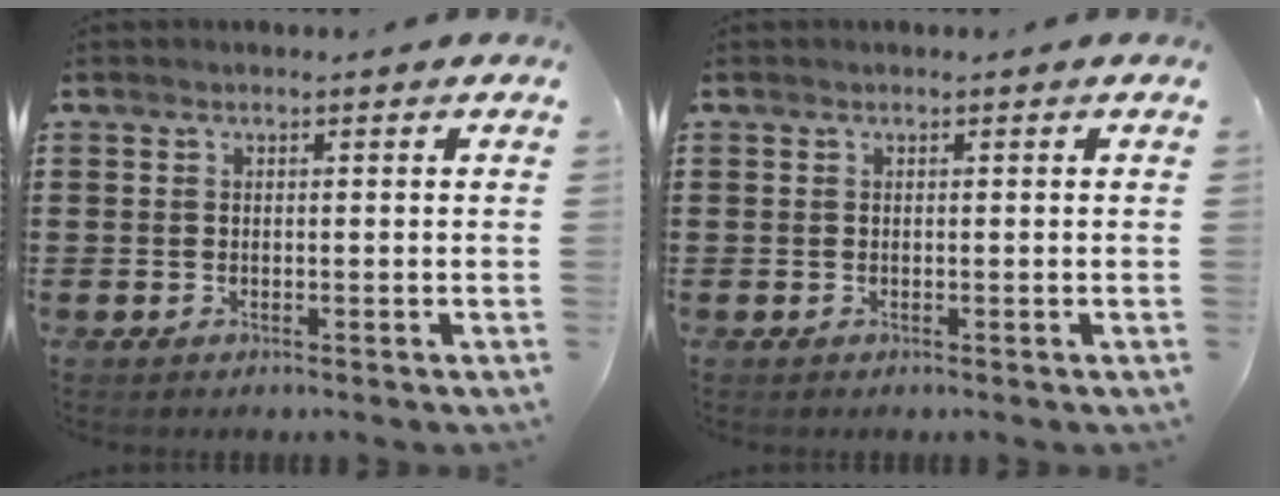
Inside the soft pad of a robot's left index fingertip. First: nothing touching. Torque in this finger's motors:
{"motor_torque": [0.00, 0.00, -0.01, -0.01]}